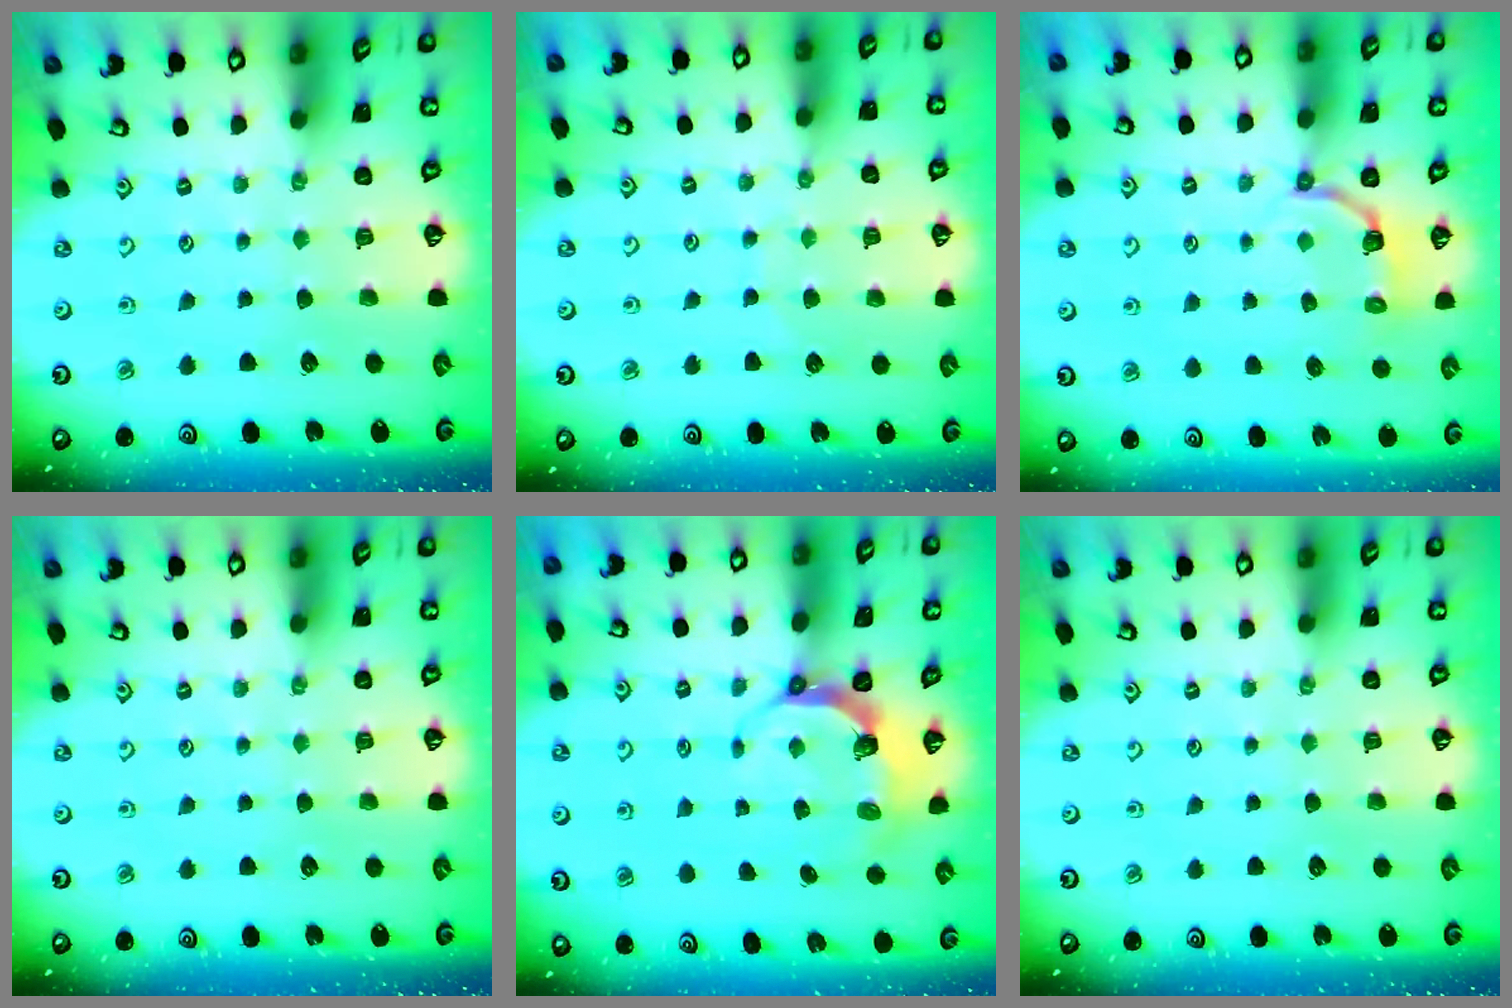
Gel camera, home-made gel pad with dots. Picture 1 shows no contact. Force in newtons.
{"total": 5.2, "press": 5.2, "slide": 0.5}
{"total": 3.8, "press": 1.9, "slide": 3.3}
{"total": 0.0}
{"total": 7.0, "press": 5.8, "slide": 3.9}
{"total": 0.0}